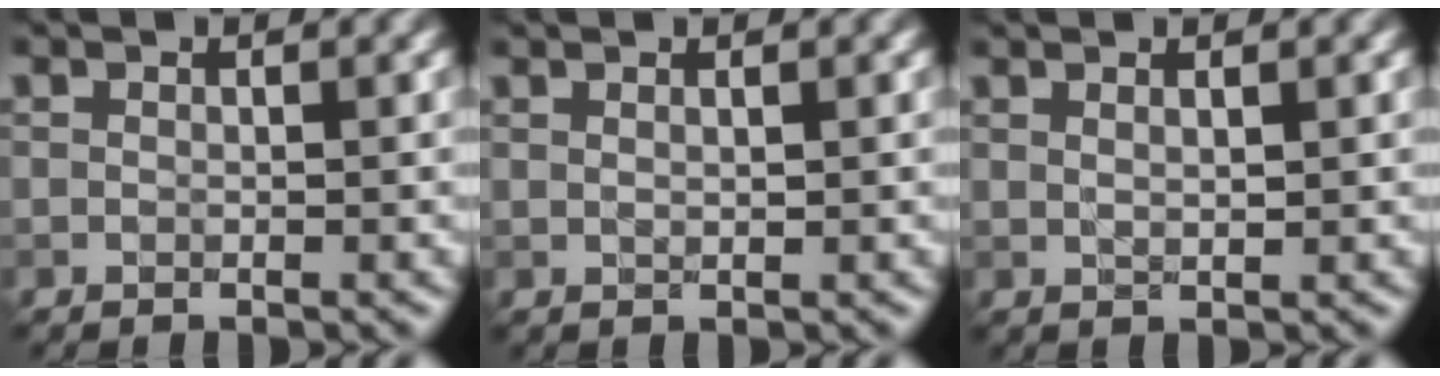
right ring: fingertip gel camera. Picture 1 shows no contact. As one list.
[{"total": 0.5, "force": [0.3, -0.1, 0.4], "torque": [-0.012, 0.002, 0.011]}, {"total": 0.9, "force": [0.5, 0.0, 0.7], "torque": [-0.017, 0.002, 0.014]}]